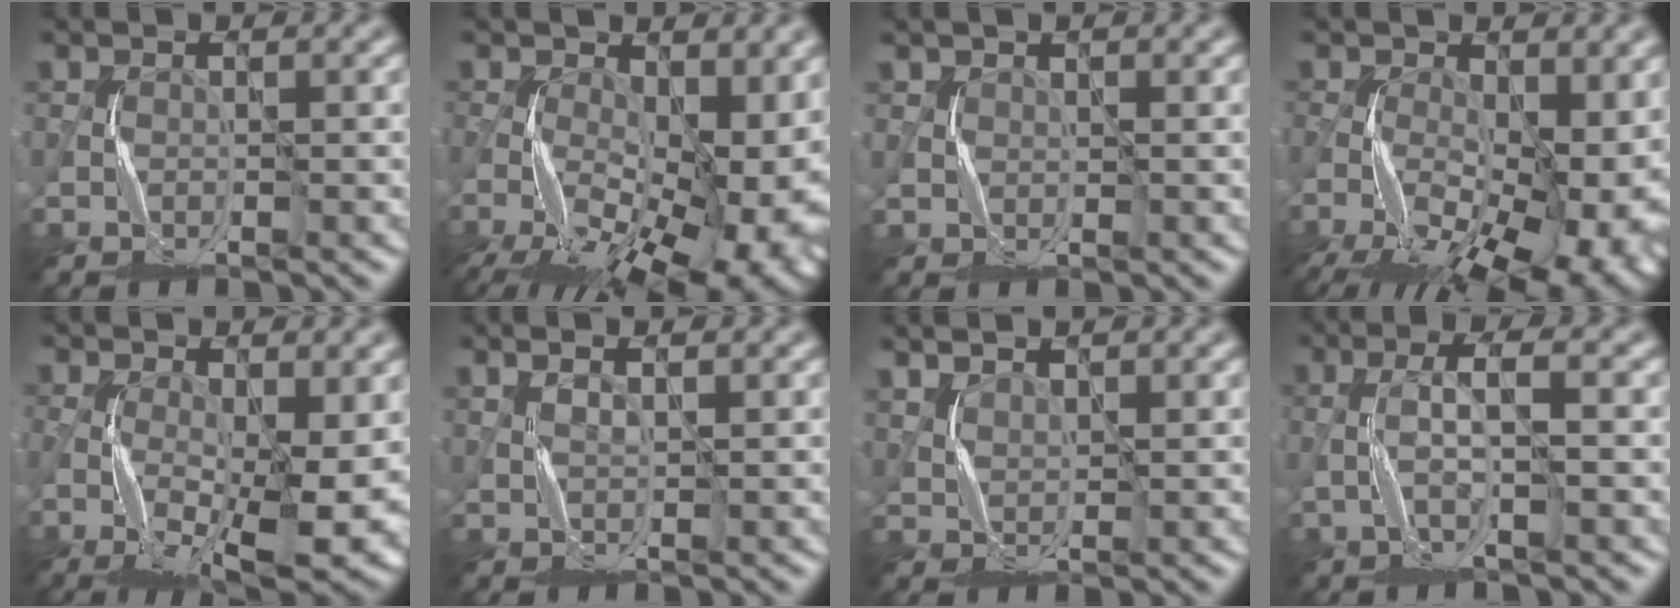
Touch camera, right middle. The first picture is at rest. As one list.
[{"total": 17.4, "force": [-4.6, 8.7, 14.3], "torque": [-0.226, -0.029, -0.047]}, {"total": 0.9, "force": [0.6, 0.7, -0.3], "torque": [0.006, -0.004, 0.013]}, {"total": 15.9, "force": [-5.1, 7.7, 12.9], "torque": [-0.213, -0.028, -0.061]}, {"total": 13.5, "force": [-2.6, 5.9, 11.9], "torque": [-0.202, -0.042, -0.017]}, {"total": 1.5, "force": [1.3, 0.2, 0.6], "torque": [-0.005, -0.006, 0.017]}, {"total": 2.7, "force": [2.5, 0.8, 0.7], "torque": [-0.017, 0.005, 0.045]}, {"total": 2.7, "force": [-0.2, 0.3, 2.7], "torque": [-0.053, 0.008, -0.008]}]